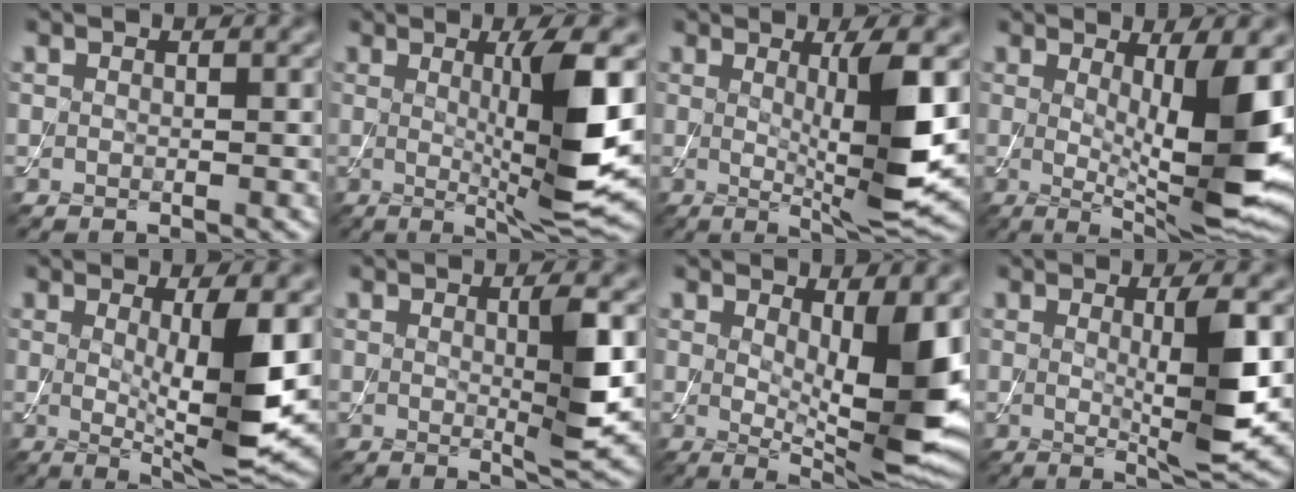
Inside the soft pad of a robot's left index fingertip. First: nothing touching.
{"total": 8.2, "force": [0.7, 1.2, 8.1], "torque": [-0.122, -0.013, 0.019]}
{"total": 7.0, "force": [0.8, 1.1, 6.8], "torque": [-0.107, -0.015, 0.020]}
{"total": 9.3, "force": [1.0, 2.0, 9.0], "torque": [-0.137, -0.025, 0.025]}
{"total": 7.1, "force": [0.6, 1.3, 7.0], "torque": [-0.109, -0.021, 0.019]}
{"total": 3.7, "force": [0.3, 0.4, 3.7], "torque": [-0.060, -0.008, 0.007]}
{"total": 8.5, "force": [1.0, 2.3, 8.1], "torque": [-0.121, -0.023, 0.023]}
{"total": 5.5, "force": [0.5, 0.8, 5.4], "torque": [-0.088, -0.010, 0.013]}